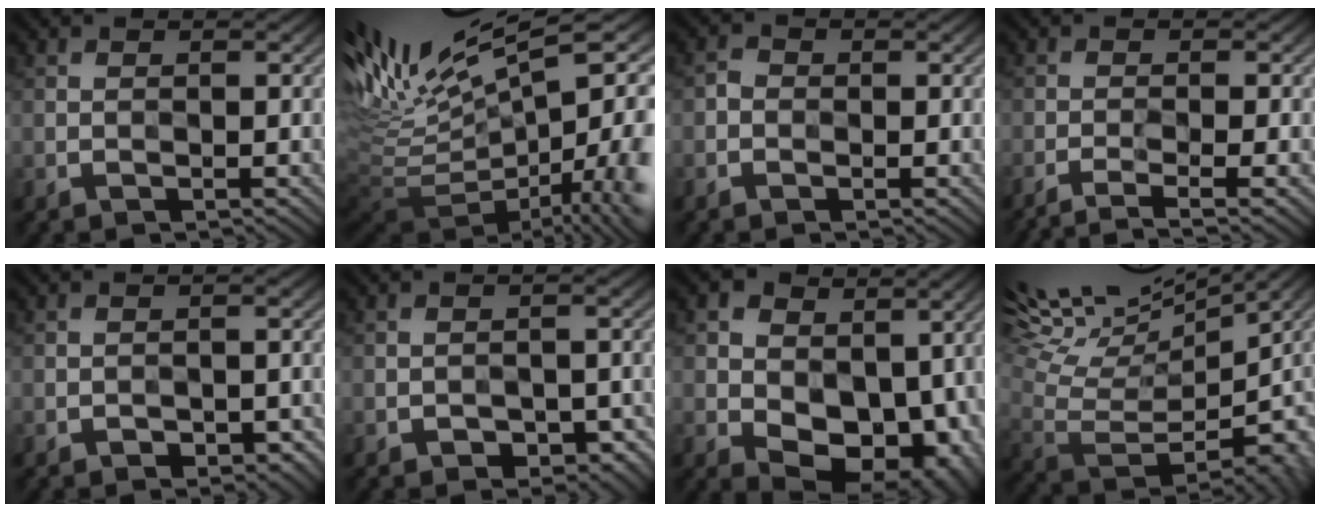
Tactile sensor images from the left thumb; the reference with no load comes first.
{"total": 15.4, "force": [1.5, 5.4, 14.4], "torque": [-0.174, -0.003, 0.092]}
{"total": 1.4, "force": [-0.5, 1.2, 0.5], "torque": [-0.015, 0.001, -0.016]}
{"total": 4.9, "force": [-3.7, 0.4, 3.2], "torque": [-0.043, 0.001, -0.065]}
{"total": 1.7, "force": [-1.6, 0.6, 0.2], "torque": [-0.005, 0.002, -0.025]}
{"total": 2.4, "force": [-1.9, 1.3, 0.5], "torque": [-0.008, 0.003, -0.027]}
{"total": 13.2, "force": [-0.3, 9.9, 8.8], "torque": [-0.116, -0.018, 0.000]}
{"total": 14.3, "force": [9.5, 3.8, 10.0], "torque": [-0.194, 0.030, 0.165]}